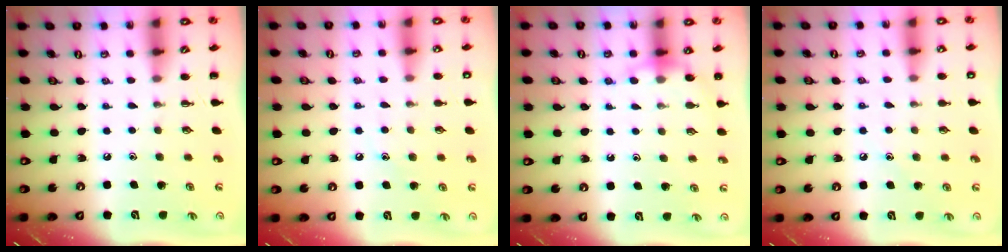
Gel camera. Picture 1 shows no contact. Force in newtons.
{"total": 8.3, "press": 8.1, "slide": 1.9}
{"total": 7.1, "press": 6.9, "slide": 1.6}
{"total": 6.8, "press": 6.6, "slide": 1.9}